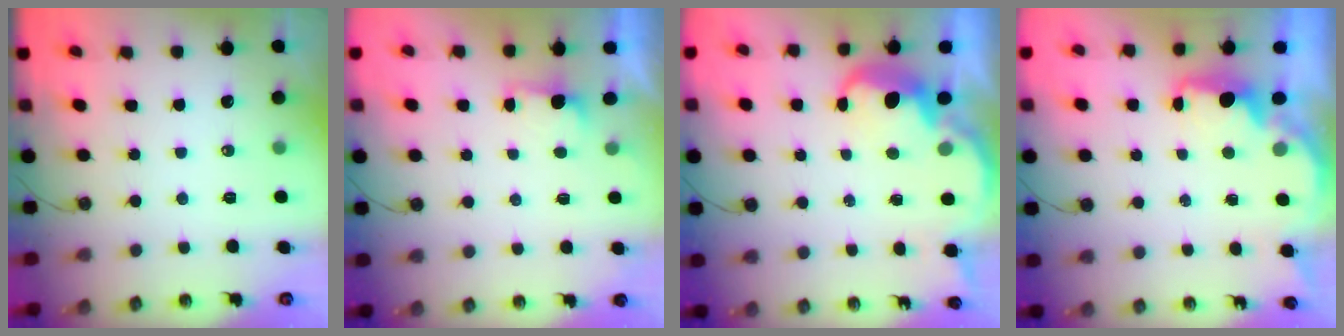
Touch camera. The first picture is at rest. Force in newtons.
{"total": 1.1, "press": 0.8, "slide": 0.7}
{"total": 5.0, "press": 5.0, "slide": 0.7}
{"total": 2.1, "press": 2.0, "slide": 0.6}